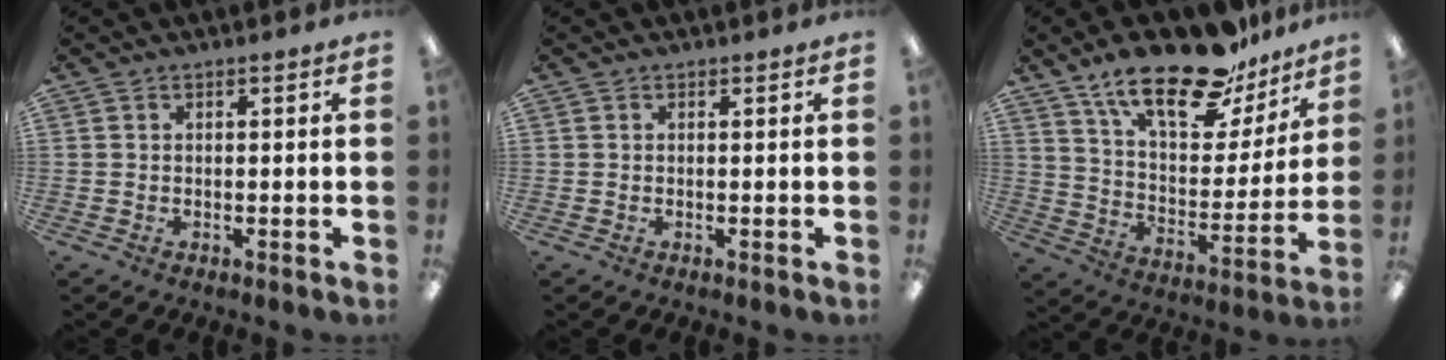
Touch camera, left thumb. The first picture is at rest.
{"total": 0.0}
{"total": 22.1, "force": [16.2, 8.6, 12.4], "torque": [-0.201, -0.103, 0.279]}